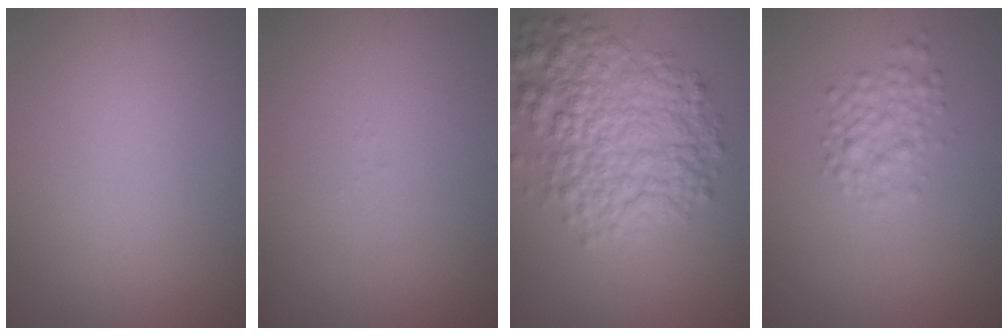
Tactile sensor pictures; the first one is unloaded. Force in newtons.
{"total": 0.0}
{"total": 7.3, "press": 7.3, "slide": 0.2}
{"total": 2.3, "press": 2.3, "slide": 0.1}